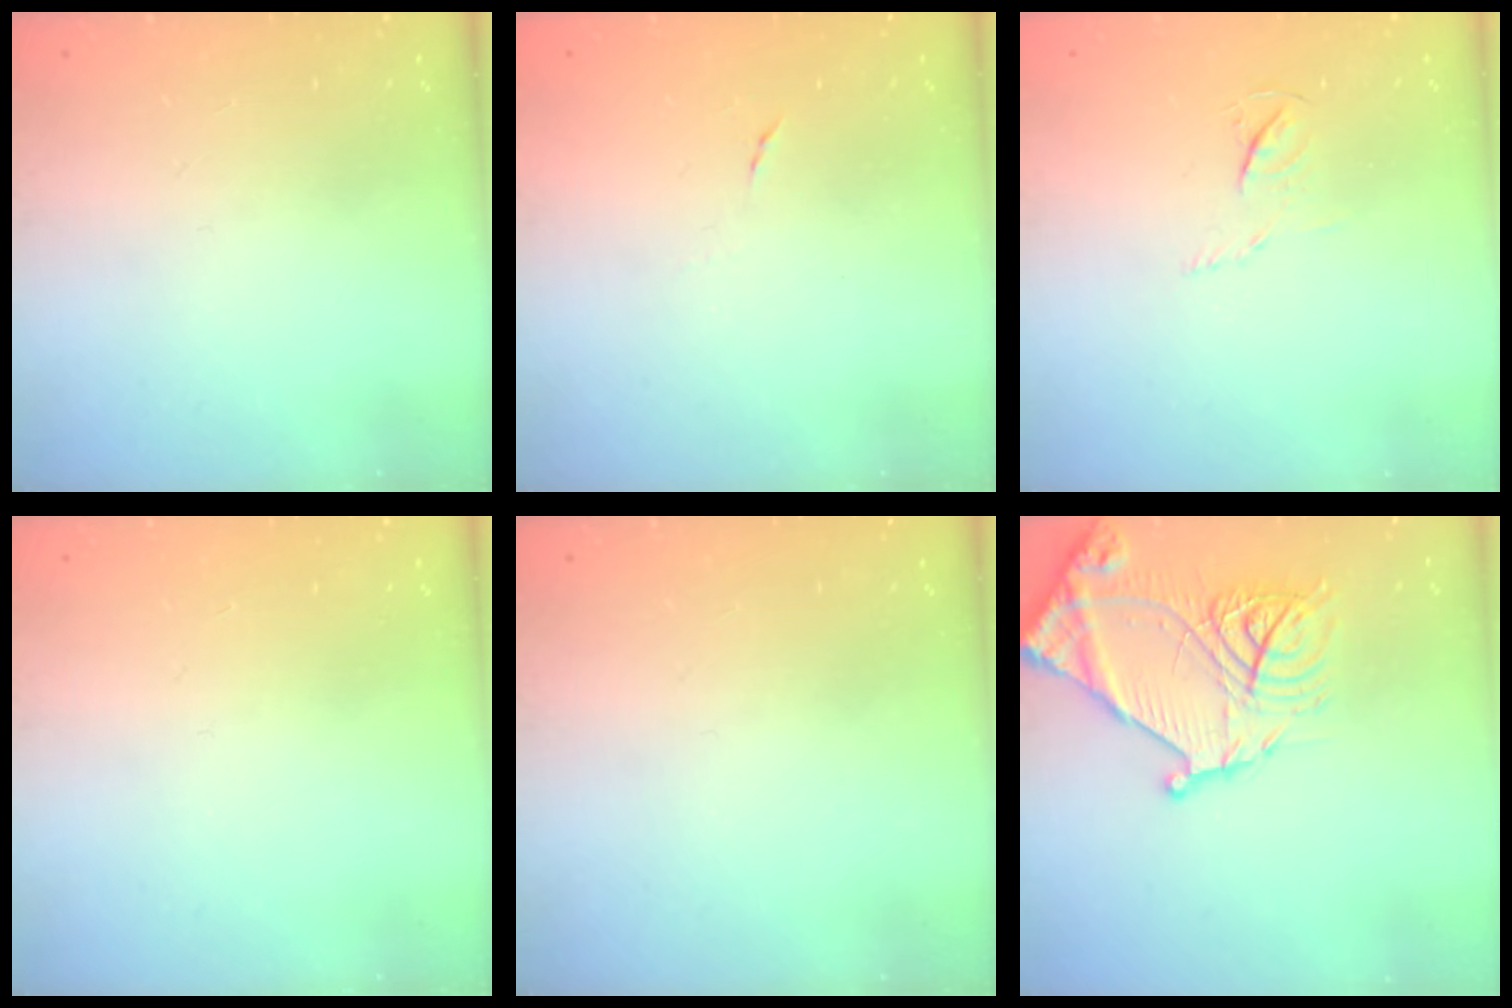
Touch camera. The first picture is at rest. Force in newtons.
{"total": 3.9, "press": 3.5, "slide": 1.6}
{"total": 3.9, "press": 3.9, "slide": 0.4}
{"total": 0.0}
{"total": 0.0}
{"total": 18.7, "press": 18.6, "slide": 1.8}